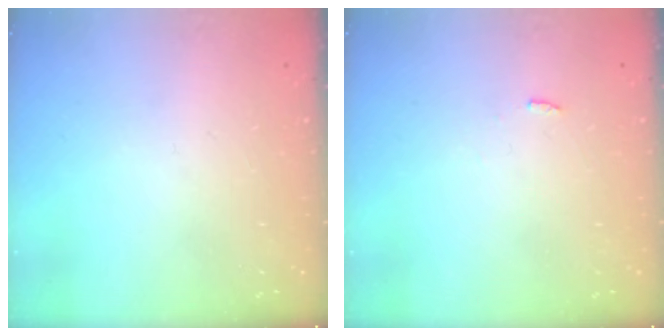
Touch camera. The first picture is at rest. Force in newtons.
{"total": 1.9, "press": 1.9, "slide": 0.1}